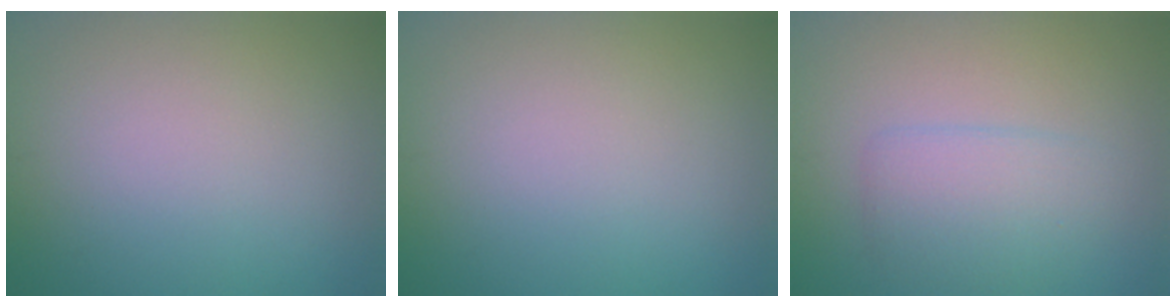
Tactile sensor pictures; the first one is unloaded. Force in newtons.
{"total": 0.0}
{"total": 3.0, "press": 3.0, "slide": 0.1}